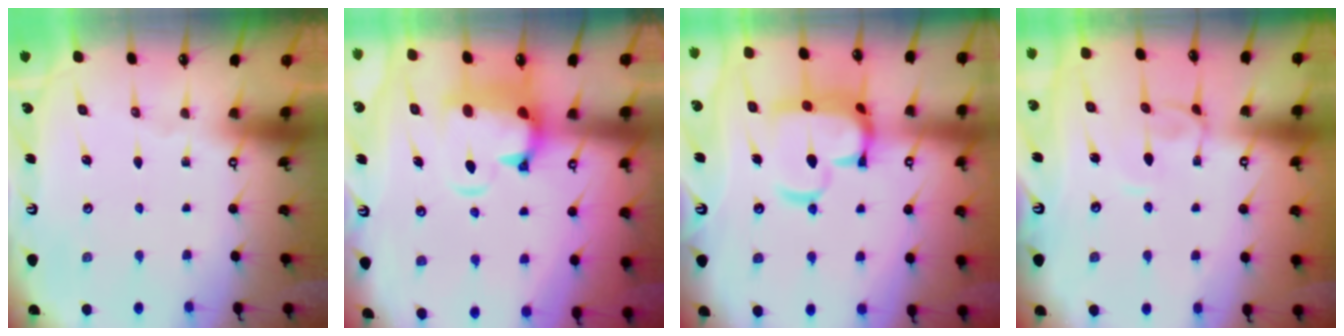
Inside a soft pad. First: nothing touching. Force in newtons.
{"total": 3.6, "press": 3.3, "slide": 1.6}
{"total": 13.3, "press": 13.2, "slide": 1.7}
{"total": 2.9, "press": 2.9, "slide": 0.3}